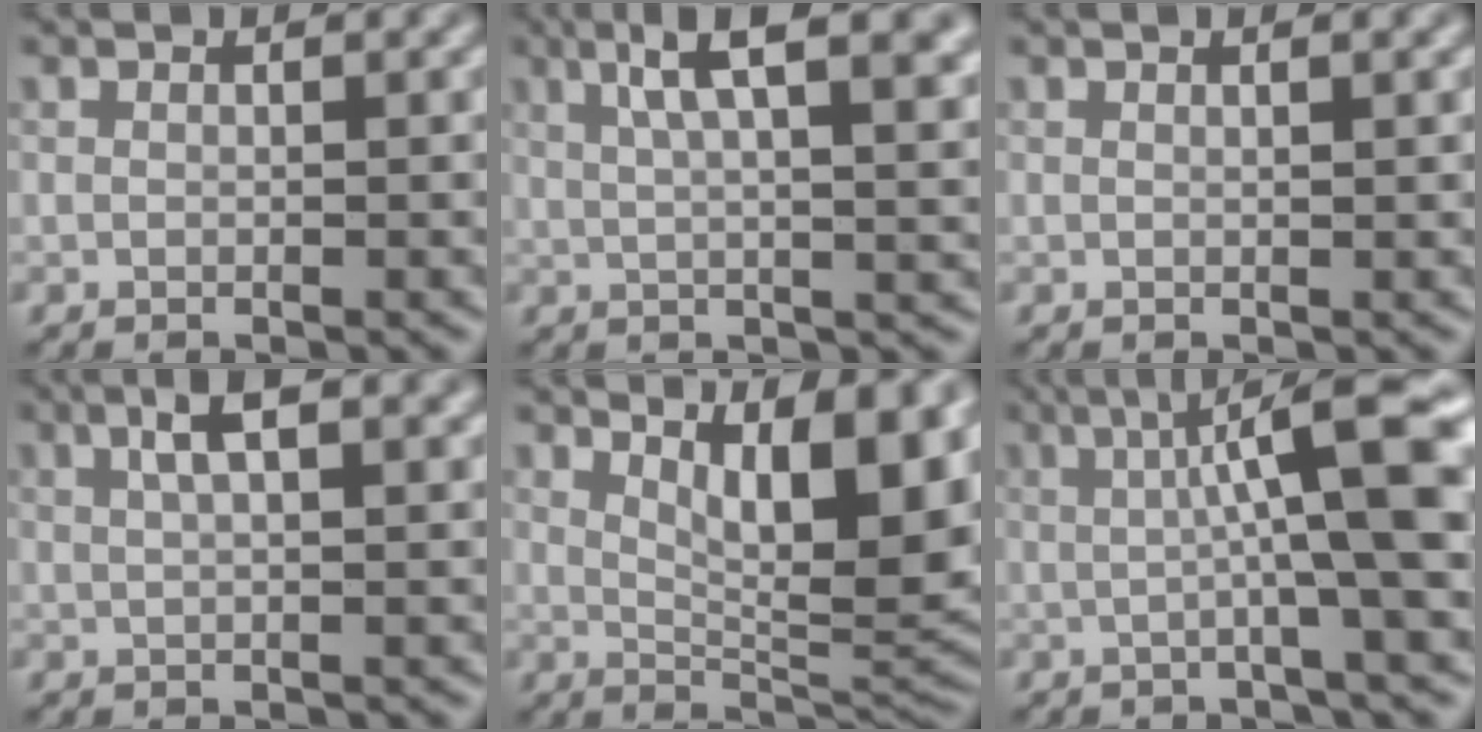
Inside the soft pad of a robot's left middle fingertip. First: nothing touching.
{"total": 7.6, "force": [3.3, 1.9, 6.5], "torque": [-0.109, 0.019, 0.069]}
{"total": 0.7, "force": [0.3, 0.3, 0.6], "torque": [0.005, 0.007, -0.006]}
{"total": 2.8, "force": [1.0, 0.5, 2.6], "torque": [-0.059, 0.010, 0.033]}
{"total": 10.6, "force": [4.4, 2.8, 9.2], "torque": [-0.125, -0.001, 0.086]}
{"total": 9.9, "force": [1.2, 1.4, 9.7], "torque": [-0.143, 0.011, 0.030]}